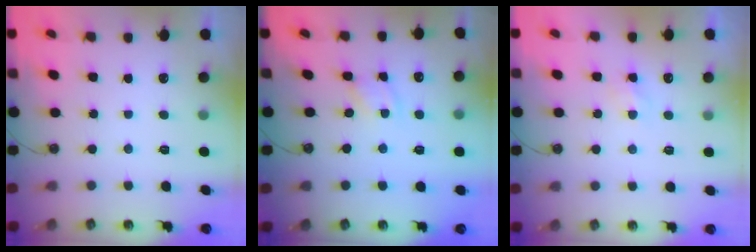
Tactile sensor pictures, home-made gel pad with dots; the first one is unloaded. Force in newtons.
{"total": 2.4, "press": 2.4, "slide": 0.2}
{"total": 3.3, "press": 3.2, "slide": 0.4}